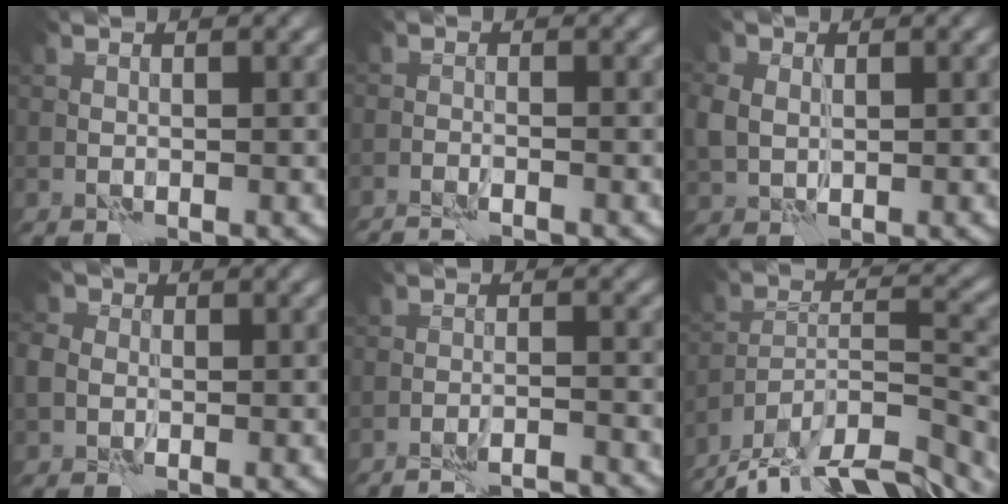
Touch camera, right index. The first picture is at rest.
{"total": 3.1, "force": [-3.0, 0.1, 0.8], "torque": [-0.017, -0.001, -0.047]}
{"total": 2.4, "force": [0.6, 1.9, 1.3], "torque": [-0.035, 0.003, 0.007]}
{"total": 2.8, "force": [-0.1, 2.4, 1.4], "torque": [-0.019, 0.004, -0.012]}
{"total": 7.7, "force": [-7.4, 1.1, 1.9], "torque": [-0.018, 0.013, -0.097]}
{"total": 15.6, "force": [-13.6, 4.4, 6.3], "torque": [-0.104, 0.002, -0.199]}